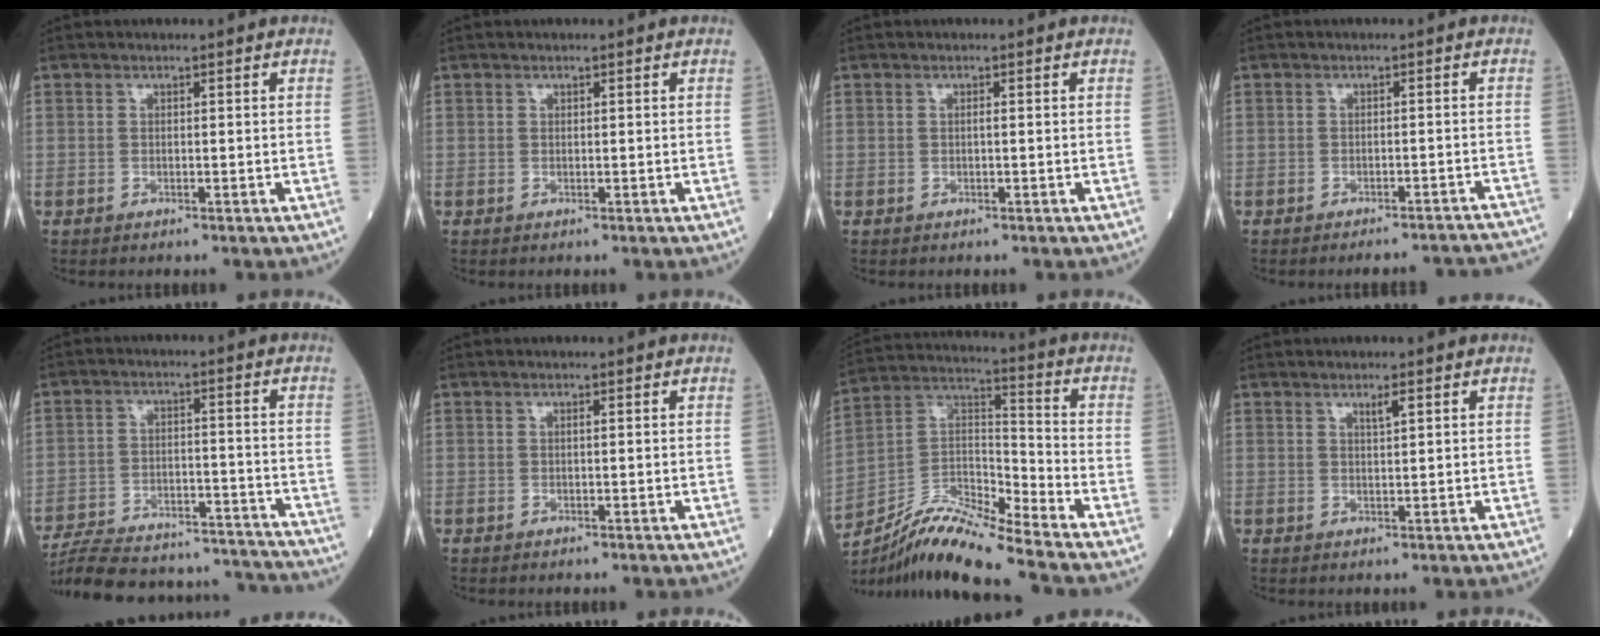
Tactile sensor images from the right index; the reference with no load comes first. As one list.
[{"total": 0.0}, {"total": 0.0}, {"total": 10.9, "force": [-10.6, 1.3, 2.0], "torque": [-0.014, 0.011, -0.109]}, {"total": 24.9, "force": [-23.3, 4.6, 7.4], "torque": [-0.137, -0.008, -0.320]}, {"total": 0.0}, {"total": 13.8, "force": [-12.1, -0.3, 6.6], "torque": [-0.135, 0.014, -0.222]}, {"total": 1.8, "force": [1.1, 0.1, 1.4], "torque": [-0.028, -0.002, 0.020]}]